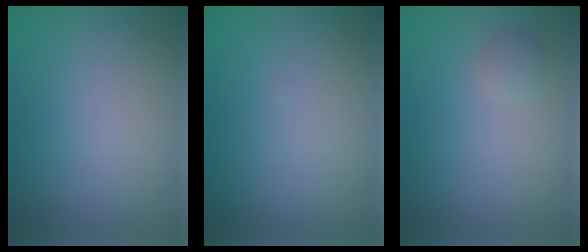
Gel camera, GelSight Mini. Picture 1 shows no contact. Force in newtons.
{"total": 0.0}
{"total": 1.1, "press": 1.1, "slide": 0.0}